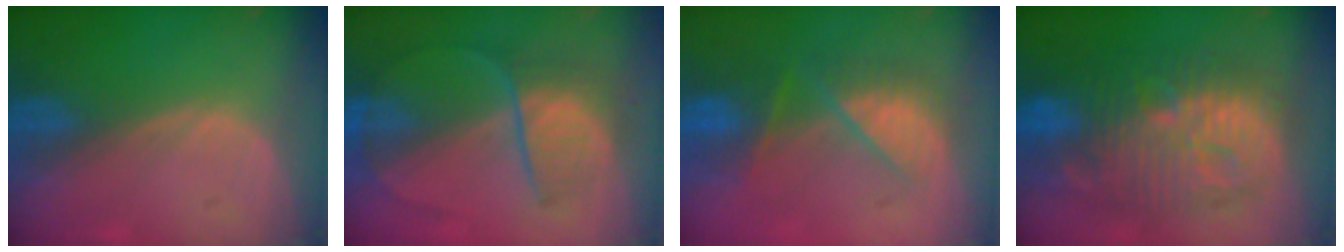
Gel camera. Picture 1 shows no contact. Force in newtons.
{"total": 6.9, "press": 6.6, "slide": 1.7}
{"total": 7.3, "press": 7.1, "slide": 1.6}
{"total": 13.5, "press": 13.4, "slide": 1.4}